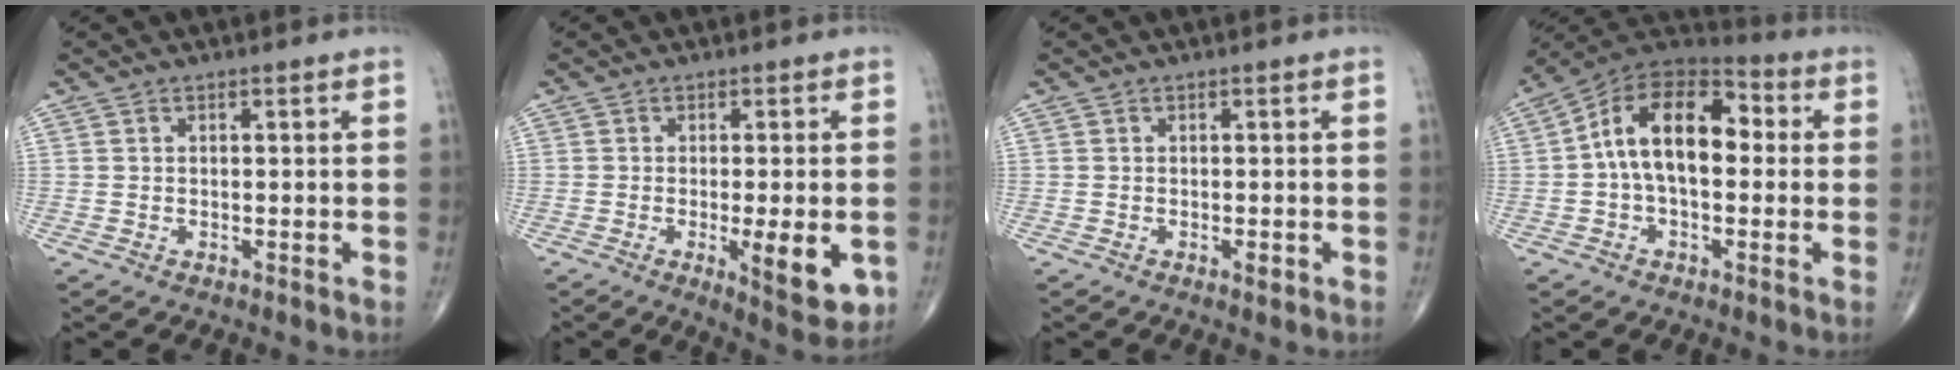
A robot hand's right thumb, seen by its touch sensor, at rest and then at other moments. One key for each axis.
{"total": 9.0, "fx": -2.2, "fy": 2.6, "fz": 8.4, "tx": -0.107, "ty": -0.018, "tz": -0.027}
{"total": 1.0, "fx": -0.4, "fy": 0.5, "fz": 0.8, "tx": -0.012, "ty": -0.002, "tz": -0.007}
{"total": 15.4, "fx": 1.0, "fy": 9.0, "fz": 12.4, "tx": -0.186, "ty": 0.047, "tz": 0.002}